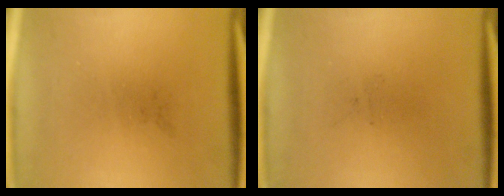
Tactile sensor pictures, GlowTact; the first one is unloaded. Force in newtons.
{"total": 0.0}